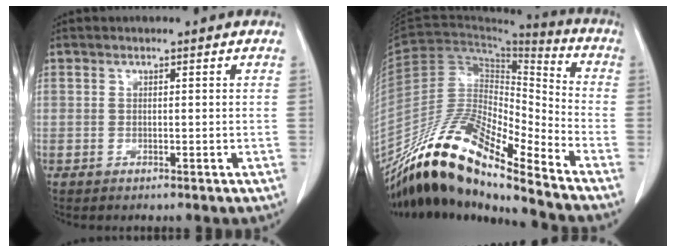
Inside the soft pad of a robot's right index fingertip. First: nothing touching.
{"total": 18.1, "force": [-15.2, 1.7, 9.6], "torque": [-0.177, 0.025, -0.282]}